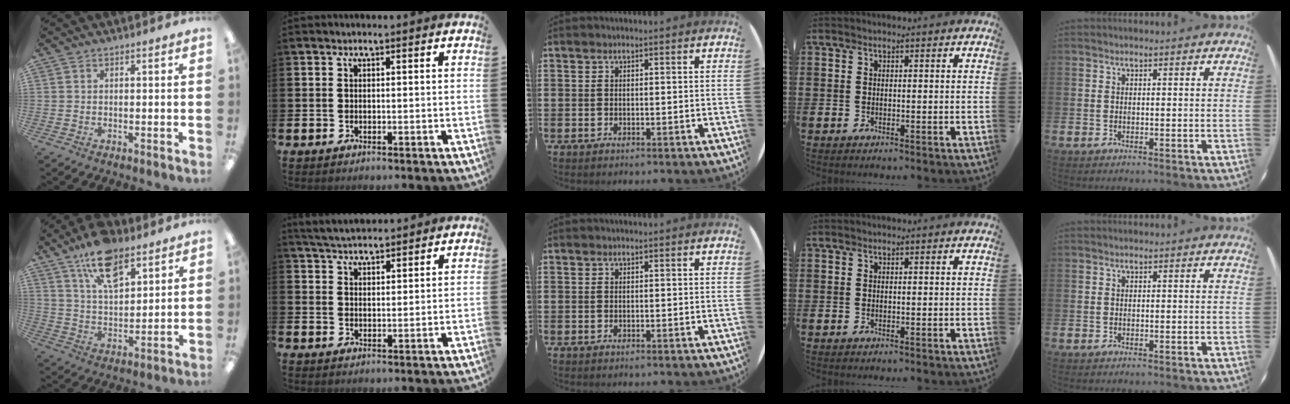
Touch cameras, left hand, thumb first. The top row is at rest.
{"thumb": {"total": 13.5, "force": [9.0, 6.5, 7.8], "torque": [-0.123, -0.041, 0.160]}, "index": {"total": 4.2, "force": [4.1, 0.6, 0.5], "torque": [-0.029, -0.014, 0.077]}}